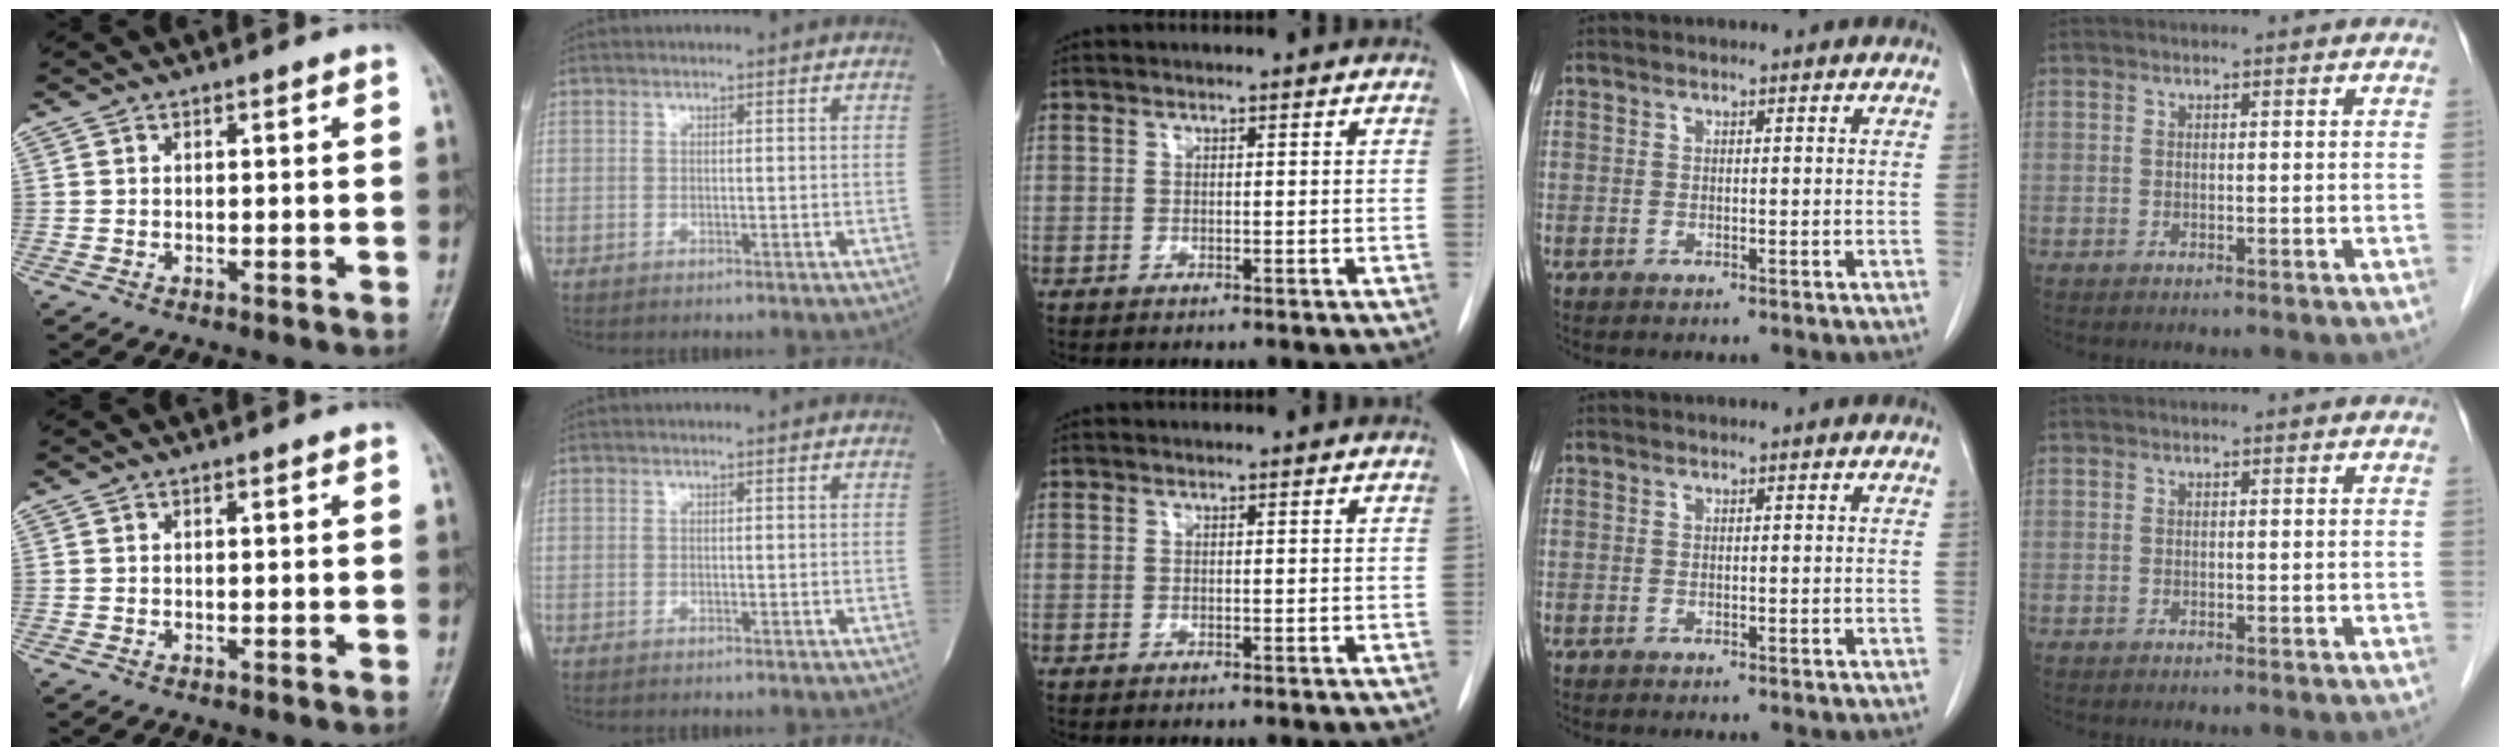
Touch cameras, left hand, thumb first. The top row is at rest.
{}